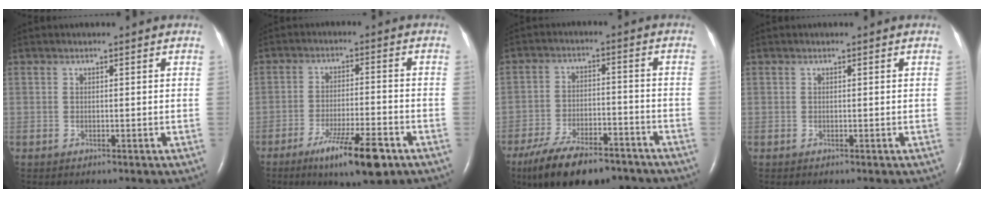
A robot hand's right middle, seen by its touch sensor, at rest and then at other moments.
{"total": 10.1, "force": [-6.1, 1.2, 8.0], "torque": [-0.139, -0.019, -0.095]}
{"total": 14.2, "force": [-10.9, 4.6, 7.8], "torque": [-0.134, -0.009, -0.176]}
{"total": 0.0}